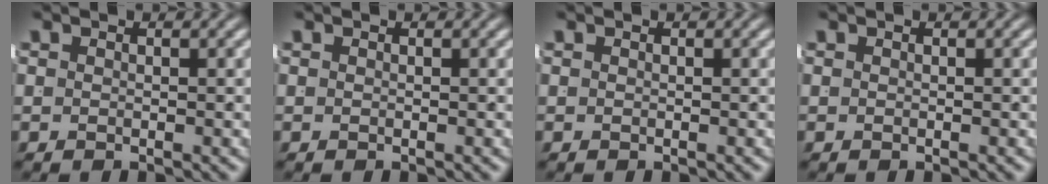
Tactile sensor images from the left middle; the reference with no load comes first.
{"total": 0.0}
{"total": 0.0}
{"total": 0.0}